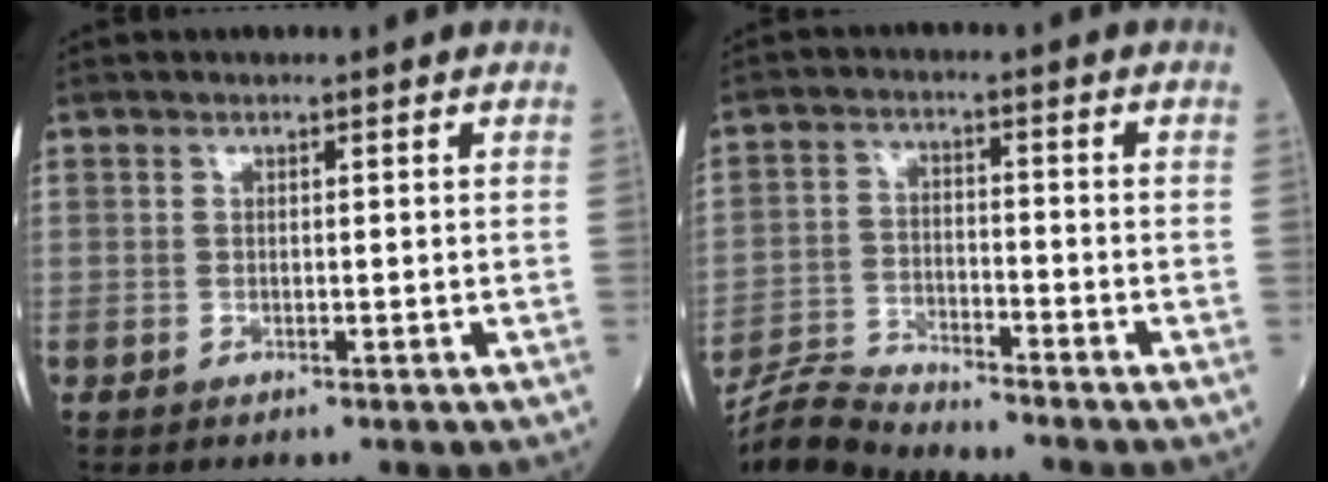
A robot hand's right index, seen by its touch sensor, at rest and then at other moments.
{"total": 6.5, "force": [-6.5, -0.5, 0.3], "torque": [-0.013, -0.011, -0.124]}